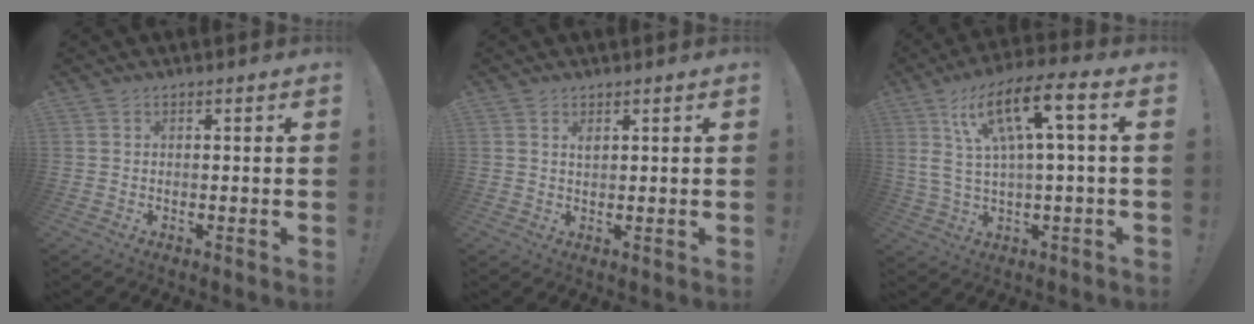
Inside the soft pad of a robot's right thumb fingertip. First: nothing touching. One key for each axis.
{"total": 1.2, "fx": 0.8, "fy": 0.4, "fz": 0.7, "tx": -0.005, "ty": -0.004, "tz": 0.013}
{"total": 15.1, "fx": 4.8, "fy": 3.1, "fz": 14.0, "tx": -0.253, "ty": -0.014, "tz": 0.066}